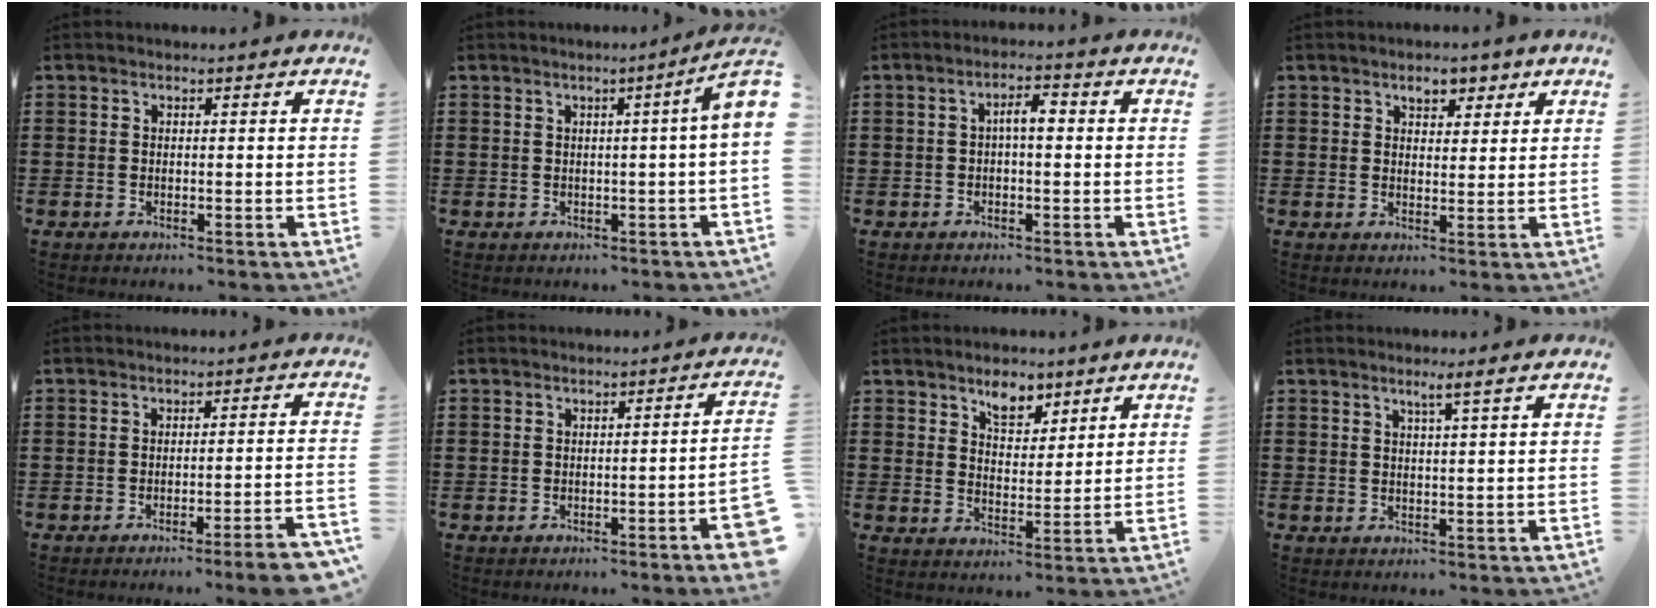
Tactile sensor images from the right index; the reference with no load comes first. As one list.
[{"total": 2.8, "force": [-0.1, -0.5, 2.8], "torque": [-0.047, -0.005, -0.004]}, {"total": 3.0, "force": [-0.1, 0.9, 2.9], "torque": [-0.055, 0.007, -0.005]}, {"total": 3.5, "force": [2.4, 2.0, 1.6], "torque": [-0.024, 0.004, 0.039]}, {"total": 4.0, "force": [-3.1, -0.5, 2.5], "torque": [-0.040, -0.014, -0.058]}, {"total": 2.8, "force": [-1.4, -0.2, 2.4], "torque": [-0.036, -0.007, -0.024]}, {"total": 5.1, "force": [3.9, 2.5, 2.1], "torque": [-0.038, -0.002, 0.069]}, {"total": 2.1, "force": [1.2, -0.4, 1.6], "torque": [-0.032, -0.004, 0.019]}]